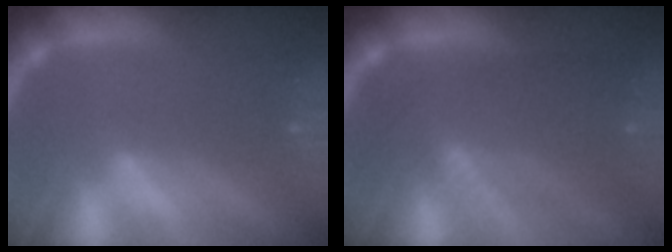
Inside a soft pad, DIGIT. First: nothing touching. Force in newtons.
{"total": 7.5}